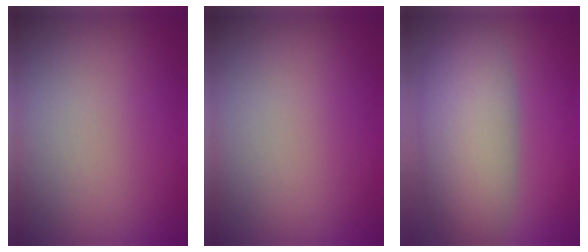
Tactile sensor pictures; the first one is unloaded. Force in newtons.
{"total": 0.0}
{"total": 7.3, "press": 7.3, "slide": 0.2}